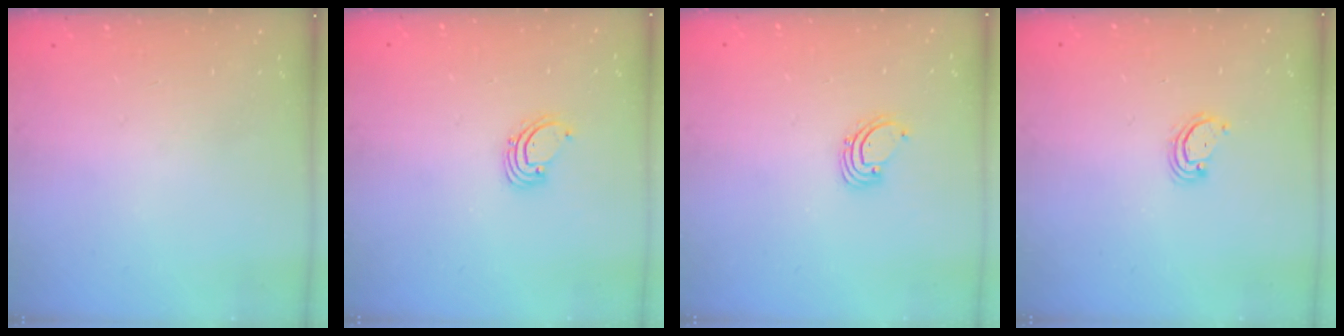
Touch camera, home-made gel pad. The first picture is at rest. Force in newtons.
{"total": 1.6, "press": 1.6, "slide": 0.1}
{"total": 1.6, "press": 1.6, "slide": 0.1}
{"total": 2.9, "press": 2.9, "slide": 0.2}